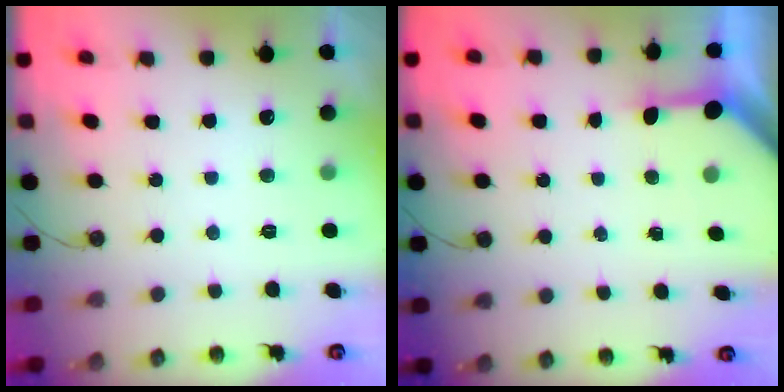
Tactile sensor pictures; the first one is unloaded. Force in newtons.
{"total": 3.3, "press": 3.3, "slide": 0.4}